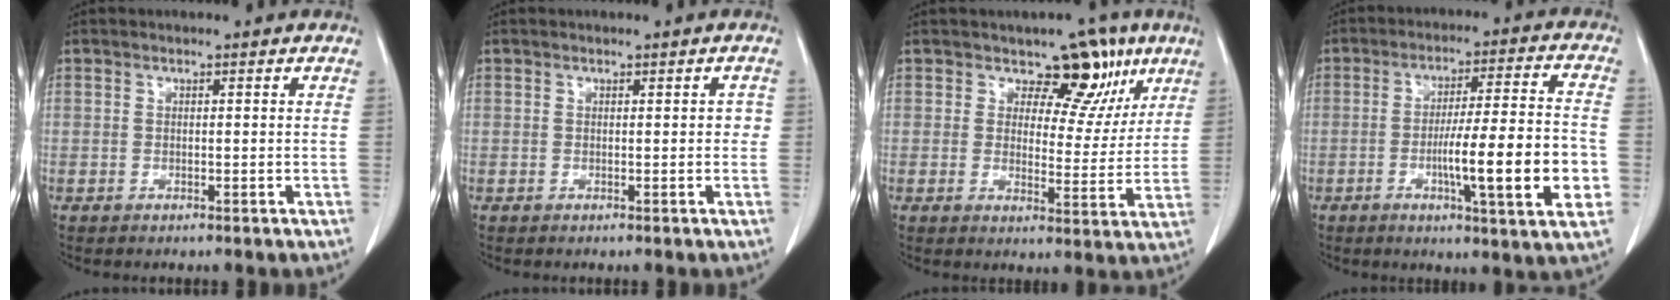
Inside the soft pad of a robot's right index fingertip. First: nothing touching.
{"total": 1.1, "force": [0.1, 0.7, 0.8], "torque": [-0.004, 0.010, 0.001]}
{"total": 8.0, "force": [5.1, 4.8, 3.8], "torque": [-0.025, -0.004, 0.063]}
{"total": 15.0, "force": [-3.8, 0.7, 14.5], "torque": [-0.215, -0.003, -0.058]}